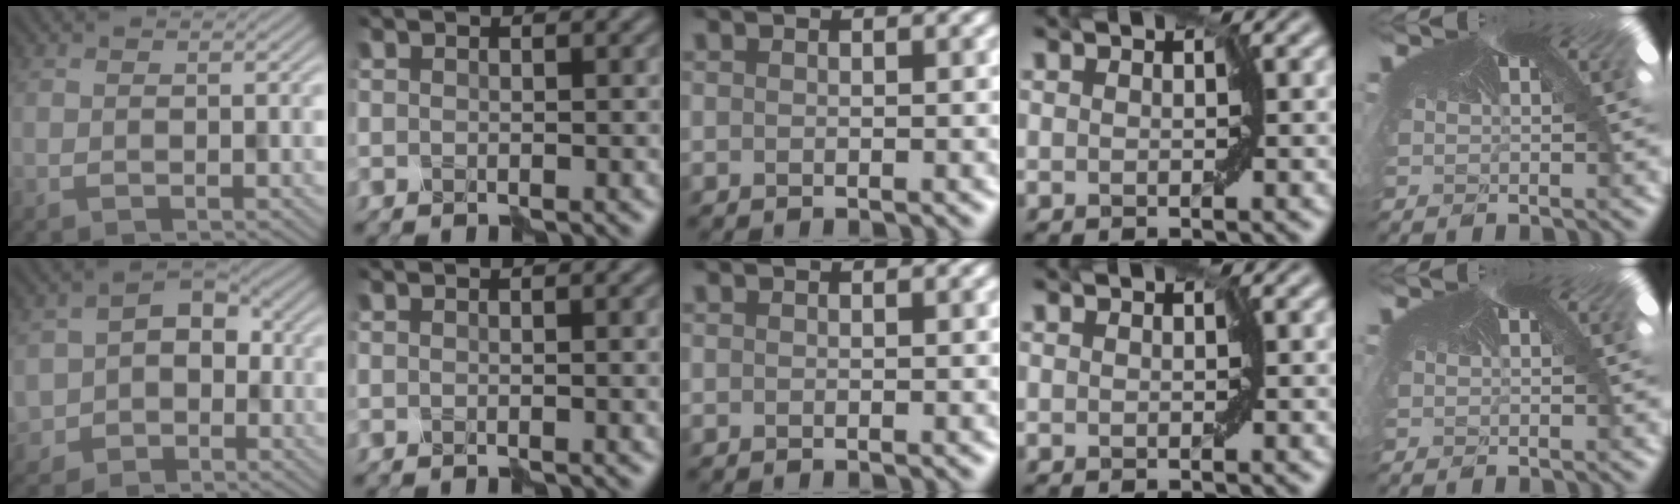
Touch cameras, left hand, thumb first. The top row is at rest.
{"thumb": {"total": 6.7, "force": [-2.0, 5.5, 3.2], "torque": [-0.061, -0.010, -0.045]}, "index": {"total": 1.1, "force": [0.0, 0.3, 1.1], "torque": [-0.013, 0.002, -0.002]}}